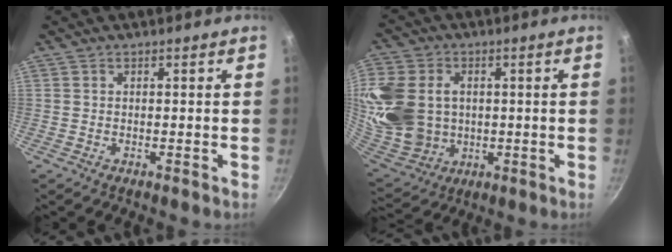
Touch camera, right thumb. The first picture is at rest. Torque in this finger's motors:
{"motor_torque": [-0.93, 1.42, 0.81, 0.87, 0.39]}